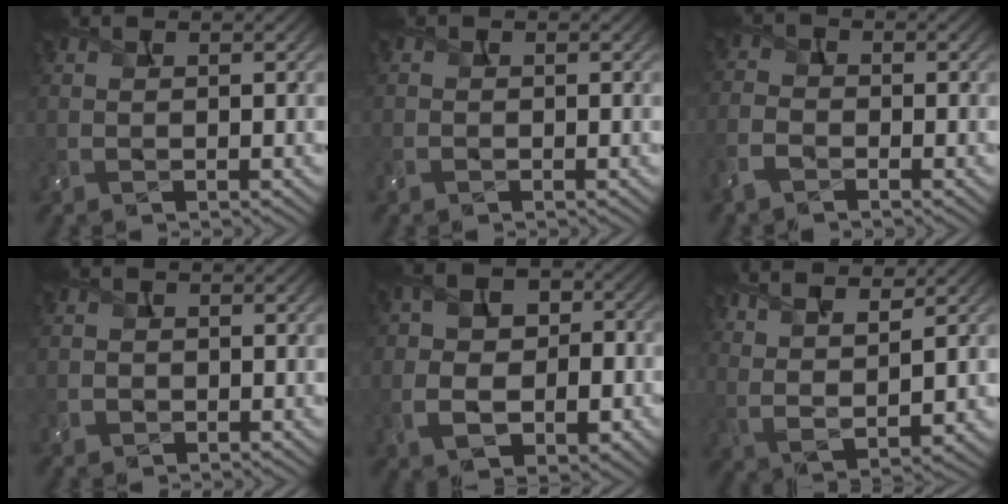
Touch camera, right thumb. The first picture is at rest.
{"total": 0.5, "force": [-0.3, 0.4, 0.2], "torque": [-0.004, -0.001, -0.007]}
{"total": 3.3, "force": [-2.1, 1.8, 1.8], "torque": [-0.046, -0.003, -0.059]}
{"total": 1.2, "force": [-0.5, 1.0, 0.3], "torque": [0.000, 0.000, -0.012]}
{"total": 10.0, "force": [-1.7, 7.4, 6.5], "torque": [-0.107, -0.013, -0.039]}
{"total": 8.3, "force": [5.7, 2.1, 5.6], "torque": [-0.117, 0.002, 0.100]}